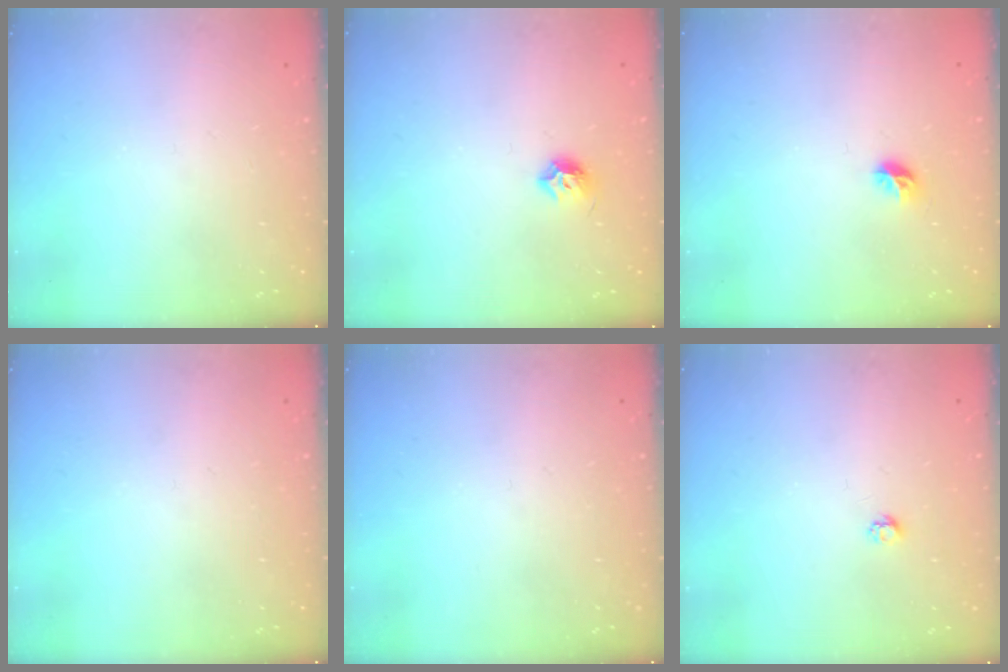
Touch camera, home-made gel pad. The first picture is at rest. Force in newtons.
{"total": 6.8, "press": 6.7, "slide": 0.8}
{"total": 5.4, "press": 5.2, "slide": 1.4}
{"total": 0.0}
{"total": 0.0}
{"total": 2.7, "press": 2.7, "slide": 0.4}